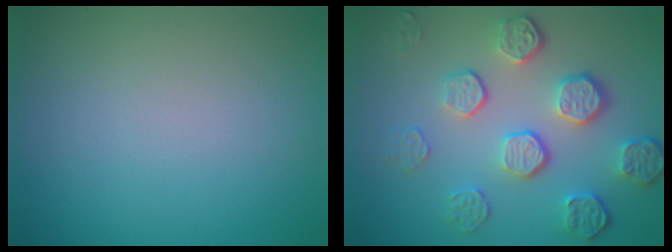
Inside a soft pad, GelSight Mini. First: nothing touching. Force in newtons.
{"total": 5.5, "press": 4.0, "slide": 3.8}